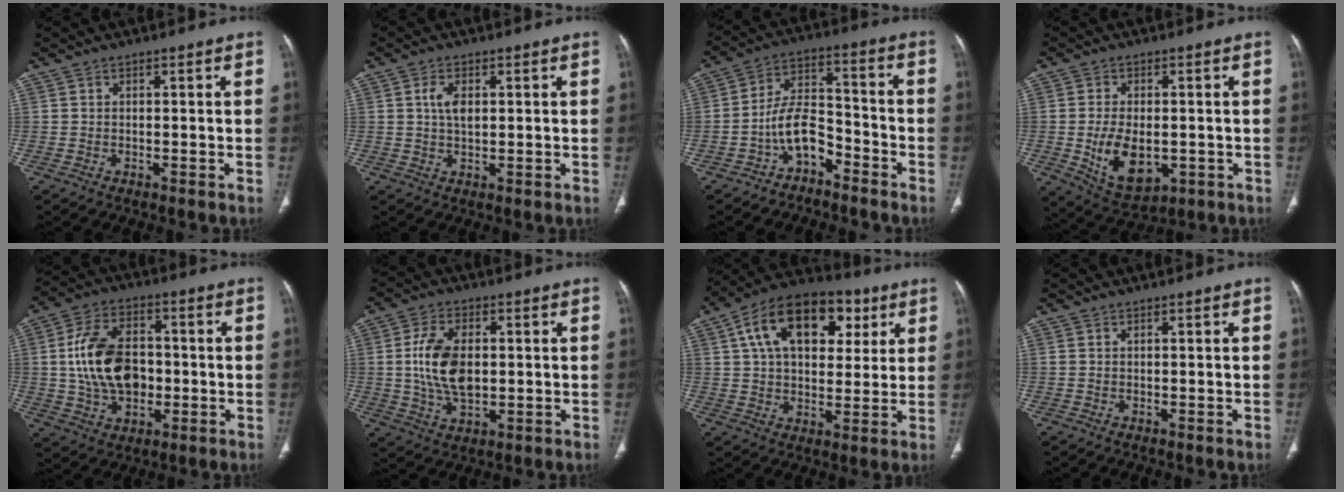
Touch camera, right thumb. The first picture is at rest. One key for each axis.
{"total": 3.9, "fx": 1.0, "fy": 2.0, "fz": 3.2, "tx": -0.059, "ty": -0.002, "tz": 0.017}
{"total": 8.5, "fx": -4.9, "fy": 4.9, "fz": 4.9, "tx": -0.073, "ty": 0.069, "tz": -0.096}
{"total": 10.6, "fx": -1.8, "fy": 6.4, "fz": 8.3, "tx": -0.125, "ty": -0.006, "tz": -0.011}
{"total": 15.5, "fx": -0.2, "fy": 10.5, "fz": 11.3, "tx": -0.186, "ty": 0.017, "tz": 0.004}
{"total": 11.1, "fx": 0.8, "fy": 6.5, "fz": 9.0, "tx": -0.167, "ty": -0.003, "tz": 0.022}
{"total": 20.4, "fx": 7.6, "fy": 12.5, "fz": 14.1, "tx": -0.202, "ty": 0.009, "tz": 0.115}
{"total": 0.0}